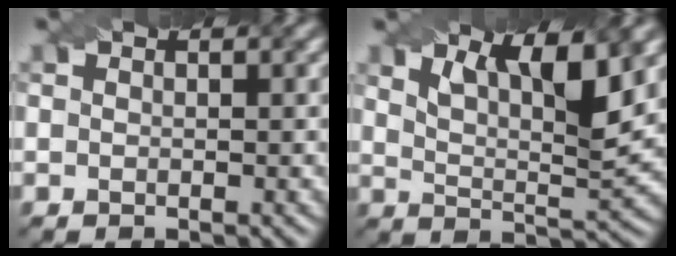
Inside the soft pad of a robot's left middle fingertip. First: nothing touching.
{"total": 6.5, "force": [3.7, 1.7, 5.1], "torque": [-0.090, -0.003, 0.064]}